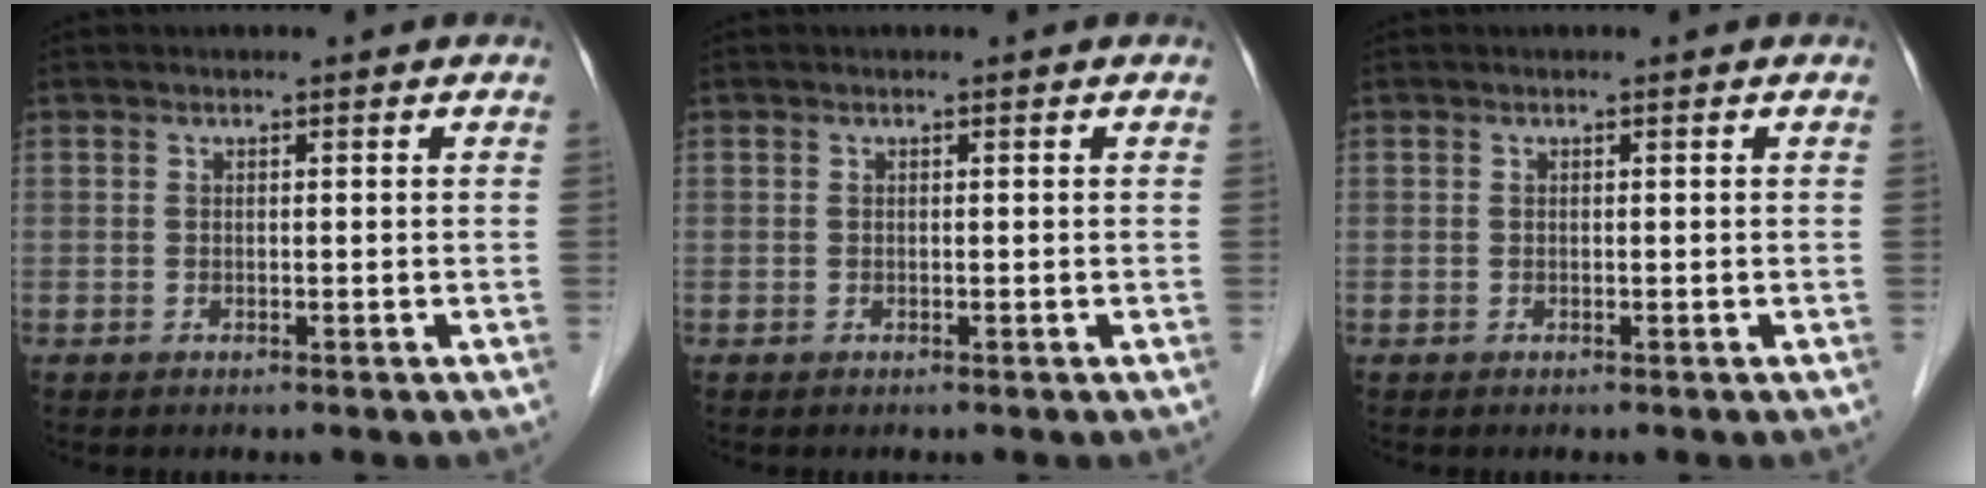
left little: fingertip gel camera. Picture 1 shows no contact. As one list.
[{"total": 0.0}, {"total": 0.0}]